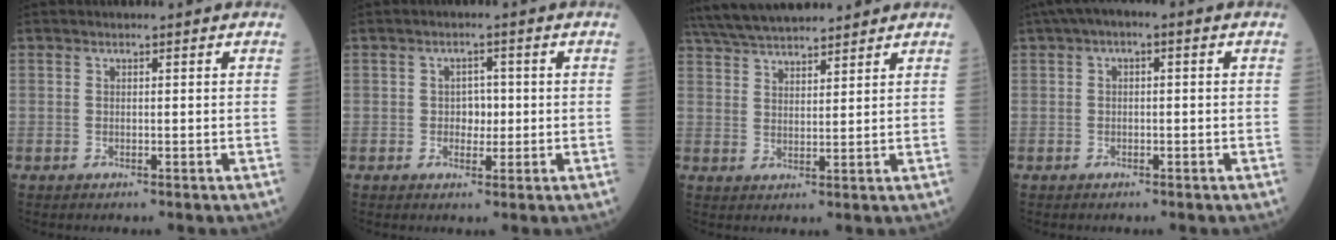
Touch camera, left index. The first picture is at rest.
{"total": 2.5, "force": [-0.1, 1.8, 1.8], "torque": [-0.022, 0.006, -0.001]}
{"total": 12.8, "force": [11.5, 2.5, 5.0], "torque": [-0.094, 0.038, 0.196]}
{"total": 3.6, "force": [1.1, 1.4, 3.2], "torque": [-0.055, 0.020, 0.012]}